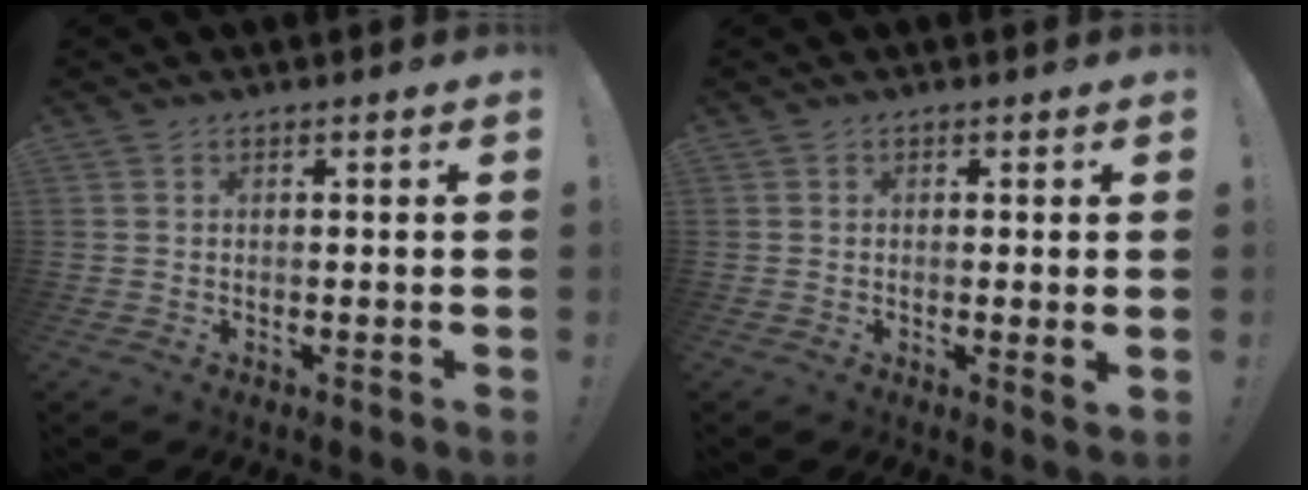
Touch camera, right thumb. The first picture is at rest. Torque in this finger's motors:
{"motor_torque": [0.11, -0.18, 0.14, 0.17, 0.00]}